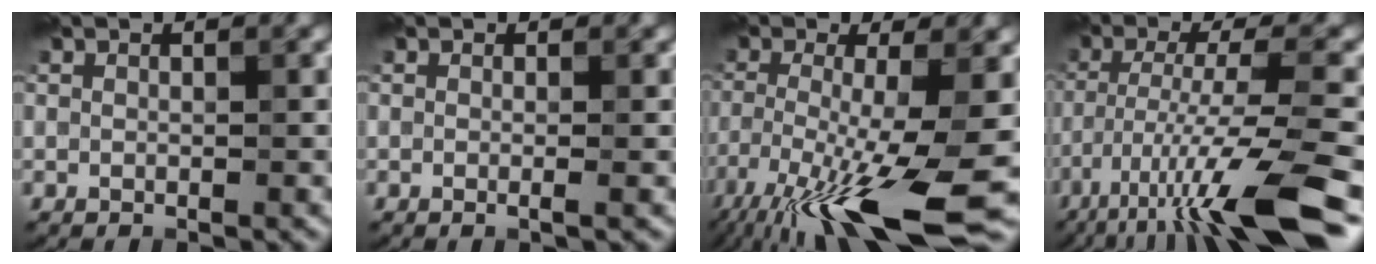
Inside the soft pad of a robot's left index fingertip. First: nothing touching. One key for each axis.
{"total": 0.9, "fx": -0.1, "fy": 0.2, "fz": 0.8, "tx": -0.012, "ty": -0.008, "tz": -0.007}
{"total": 12.5, "fx": -6.4, "fy": 2.4, "fz": 10.5, "tx": -0.201, "ty": -0.031, "tz": -0.112}
{"total": 10.2, "fx": -6.1, "fy": 1.1, "fz": 8.2, "tx": -0.130, "ty": 0.003, "tz": -0.104}